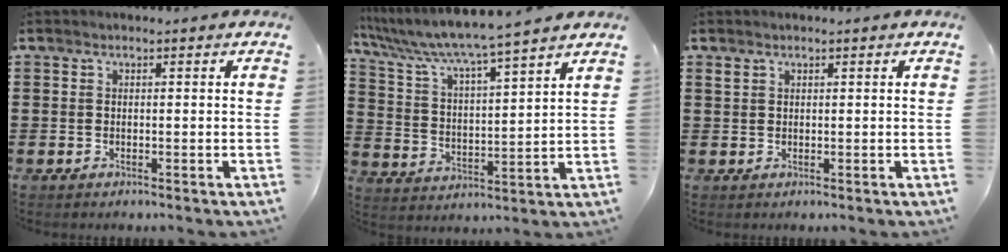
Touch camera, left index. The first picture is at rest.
{"total": 5.9, "force": [5.2, -0.8, 2.5], "torque": [-0.074, -0.040, 0.082]}
{"total": 0.9, "force": [0.7, 0.5, 0.3], "torque": [-0.008, 0.003, 0.013]}